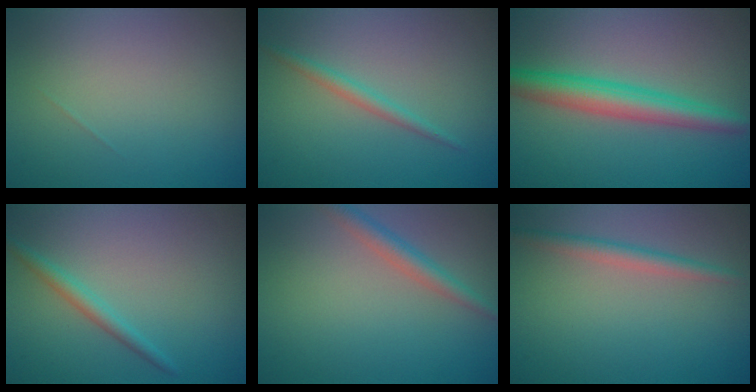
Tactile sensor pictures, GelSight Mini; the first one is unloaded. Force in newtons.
{"total": 1.4, "press": 1.4, "slide": 0.1}
{"total": 4.7, "press": 4.7, "slide": 0.2}
{"total": 1.7, "press": 1.7, "slide": 0.1}
{"total": 2.4, "press": 2.4, "slide": 0.1}
{"total": 2.0, "press": 2.0, "slide": 0.0}